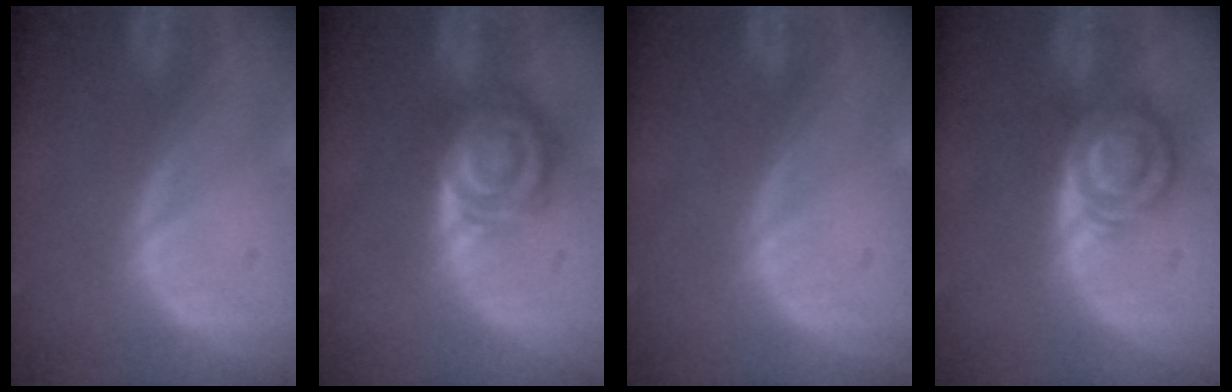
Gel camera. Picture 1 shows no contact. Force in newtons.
{"total": 8.1, "press": 7.0, "slide": 3.9}
{"total": 0.0}
{"total": 6.4, "press": 6.4, "slide": 0.1}